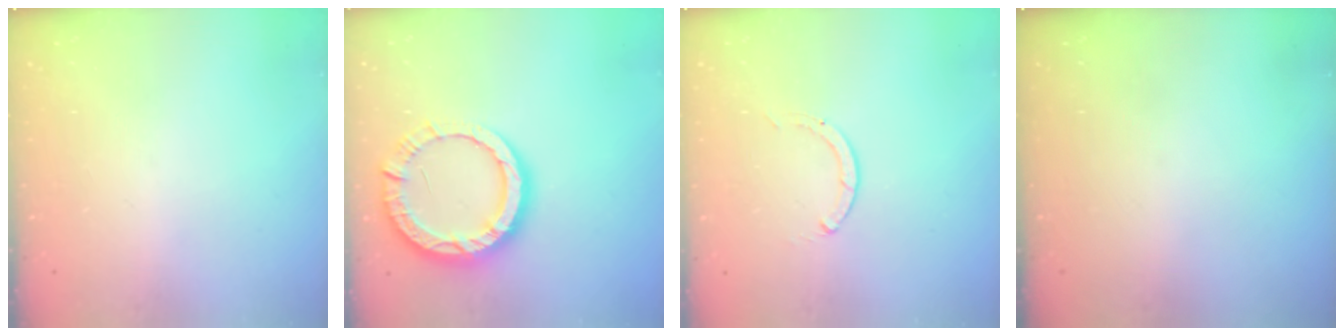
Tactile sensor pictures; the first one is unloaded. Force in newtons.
{"total": 12.5, "press": 12.4, "slide": 0.9}
{"total": 0.0}
{"total": 0.0}